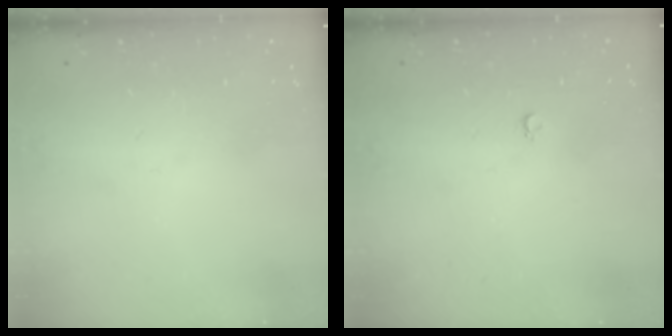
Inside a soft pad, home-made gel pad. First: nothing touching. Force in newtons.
{"total": 2.6, "press": 2.6, "slide": 0.3}